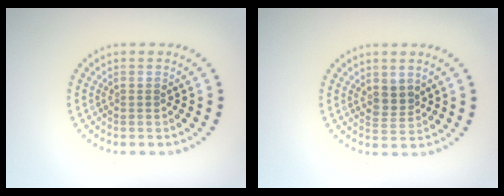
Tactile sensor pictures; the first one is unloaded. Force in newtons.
{"total": 1.9, "press": 1.6, "slide": 1.0}